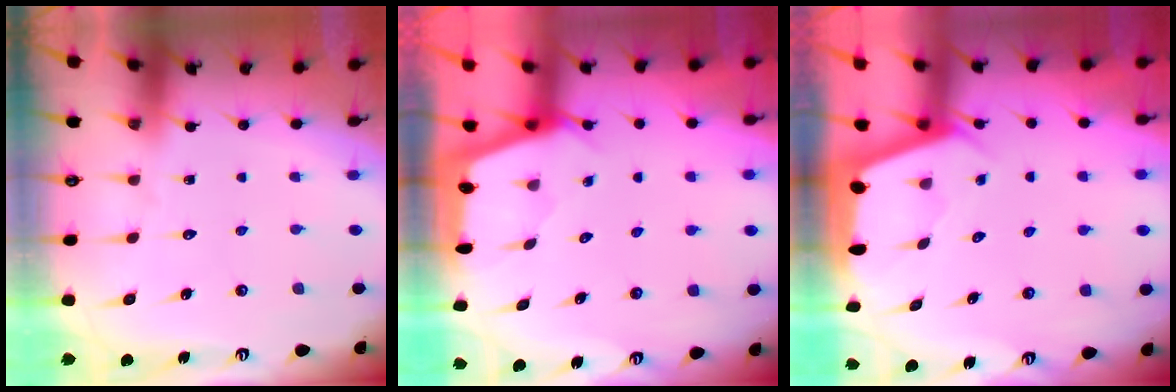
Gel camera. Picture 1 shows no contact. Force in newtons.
{"total": 2.3, "press": 2.3, "slide": 0.3}
{"total": 2.1, "press": 2.0, "slide": 0.3}